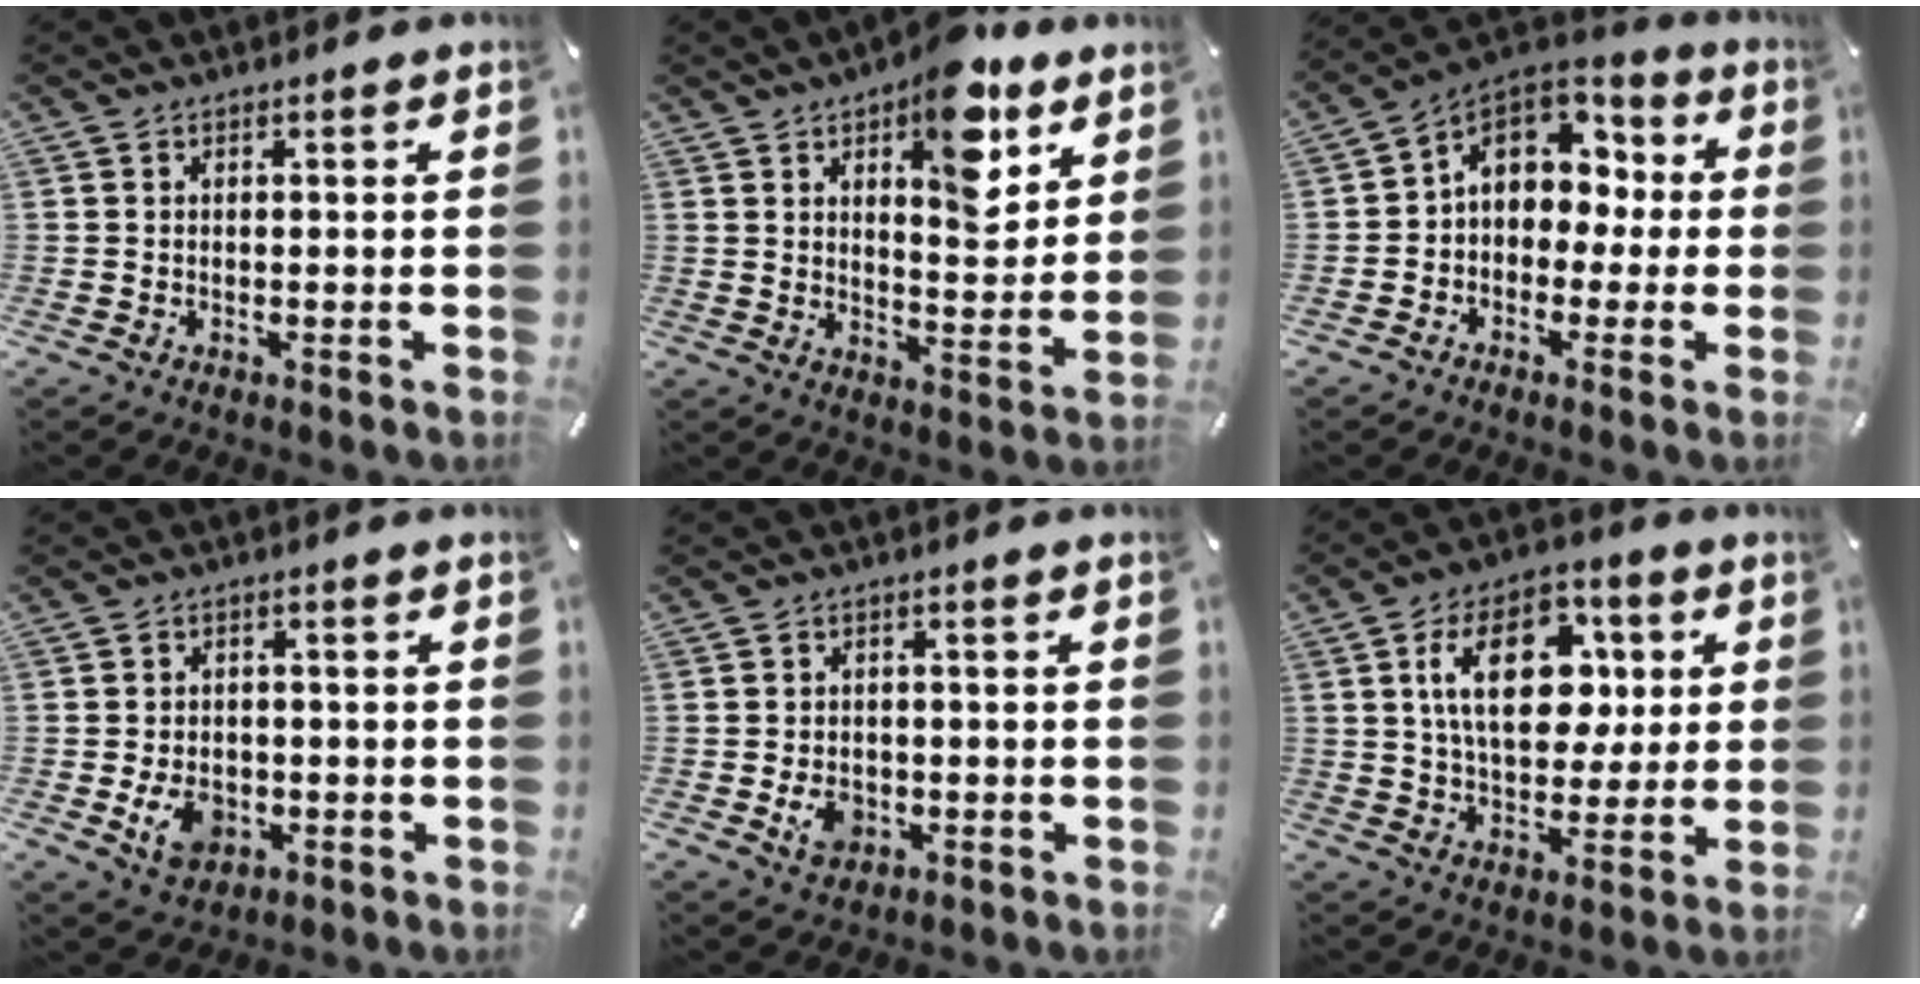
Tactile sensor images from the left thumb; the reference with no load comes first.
{"total": 13.8, "force": [7.9, 6.7, 9.1], "torque": [-0.114, -0.041, 0.131]}
{"total": 10.4, "force": [2.0, 8.6, 5.4], "torque": [-0.094, -0.003, 0.039]}
{"total": 6.9, "force": [-1.9, 5.4, 3.9], "torque": [-0.073, 0.000, -0.035]}
{"total": 4.9, "force": [-1.3, 4.0, 2.6], "torque": [-0.047, 0.000, -0.025]}
{"total": 17.6, "force": [4.3, 11.5, 12.6], "torque": [-0.209, 0.008, 0.073]}